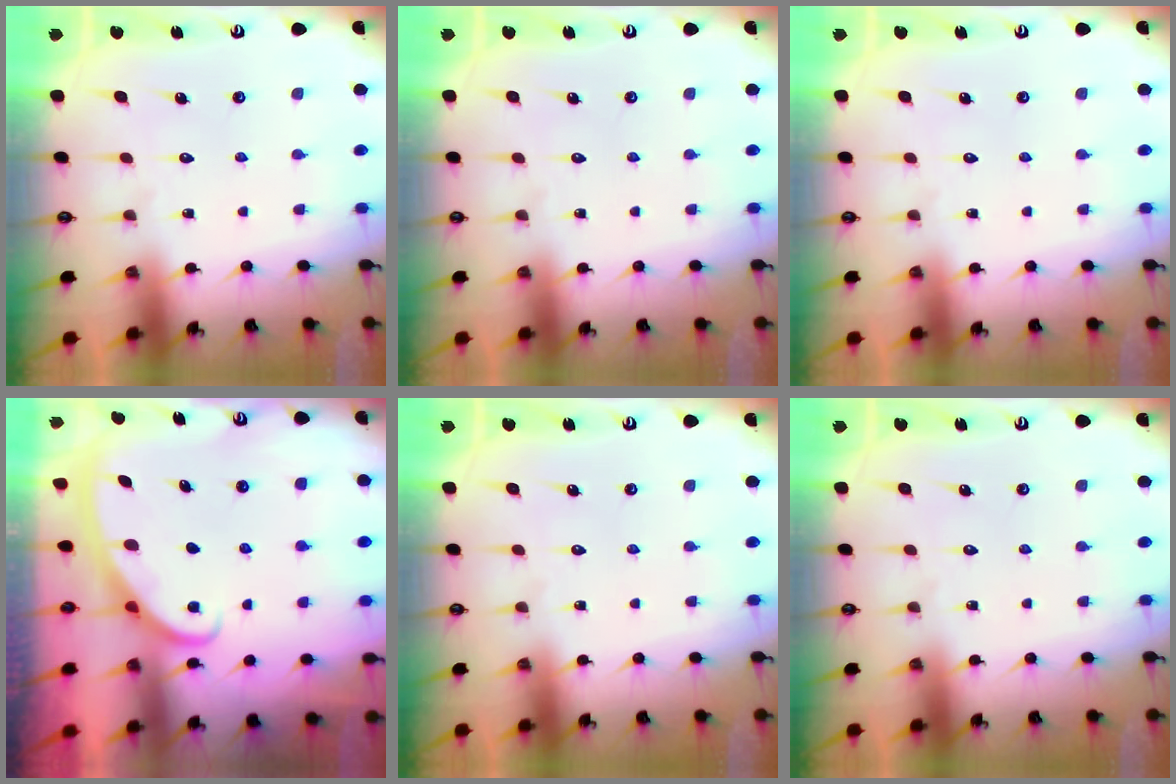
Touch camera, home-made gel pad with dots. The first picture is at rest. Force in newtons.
{"total": 0.0}
{"total": 0.0}
{"total": 2.8, "press": 2.8, "slide": 0.4}
{"total": 0.0}
{"total": 0.0}